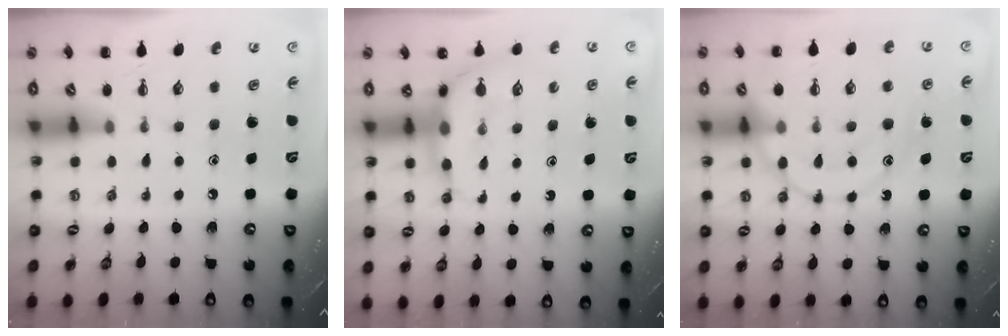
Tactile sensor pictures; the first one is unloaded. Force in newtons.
{"total": 7.3, "press": 7.2, "slide": 1.5}
{"total": 15.9, "press": 15.9, "slide": 1.6}